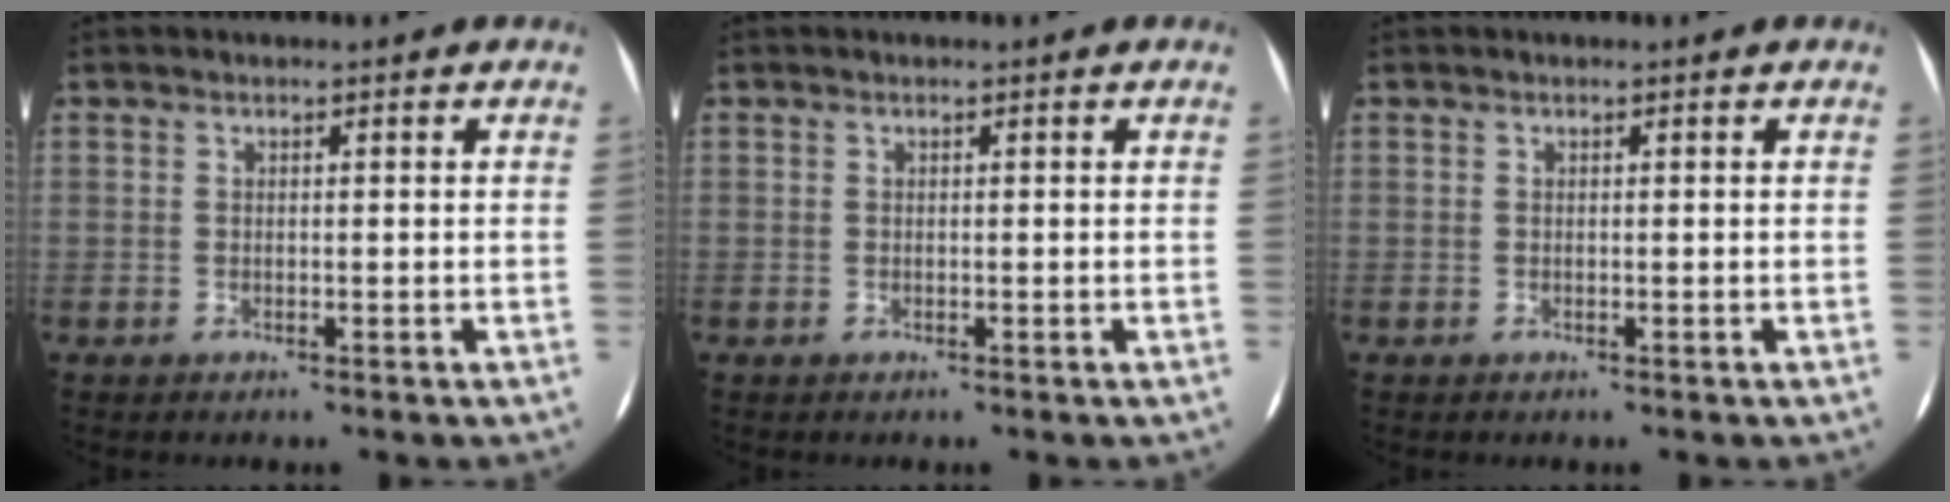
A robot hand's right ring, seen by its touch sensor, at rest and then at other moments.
{"total": 0.0}
{"total": 0.0}